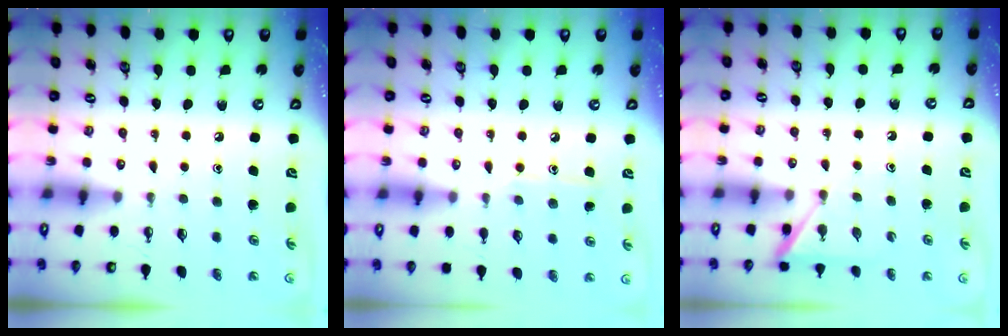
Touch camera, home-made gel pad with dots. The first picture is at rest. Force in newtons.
{"total": 7.5, "press": 7.5, "slide": 0.4}
{"total": 4.6, "press": 4.6, "slide": 0.5}